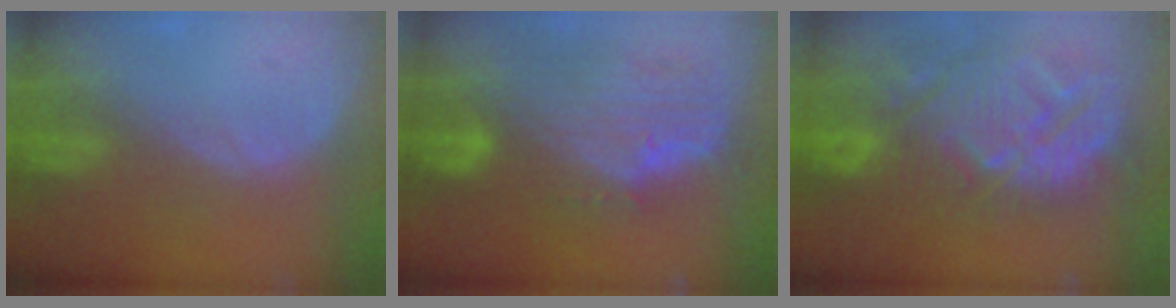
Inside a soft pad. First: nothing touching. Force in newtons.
{"total": 11.3, "press": 9.6, "slide": 5.8}
{"total": 14.7, "press": 12.6, "slide": 7.5}